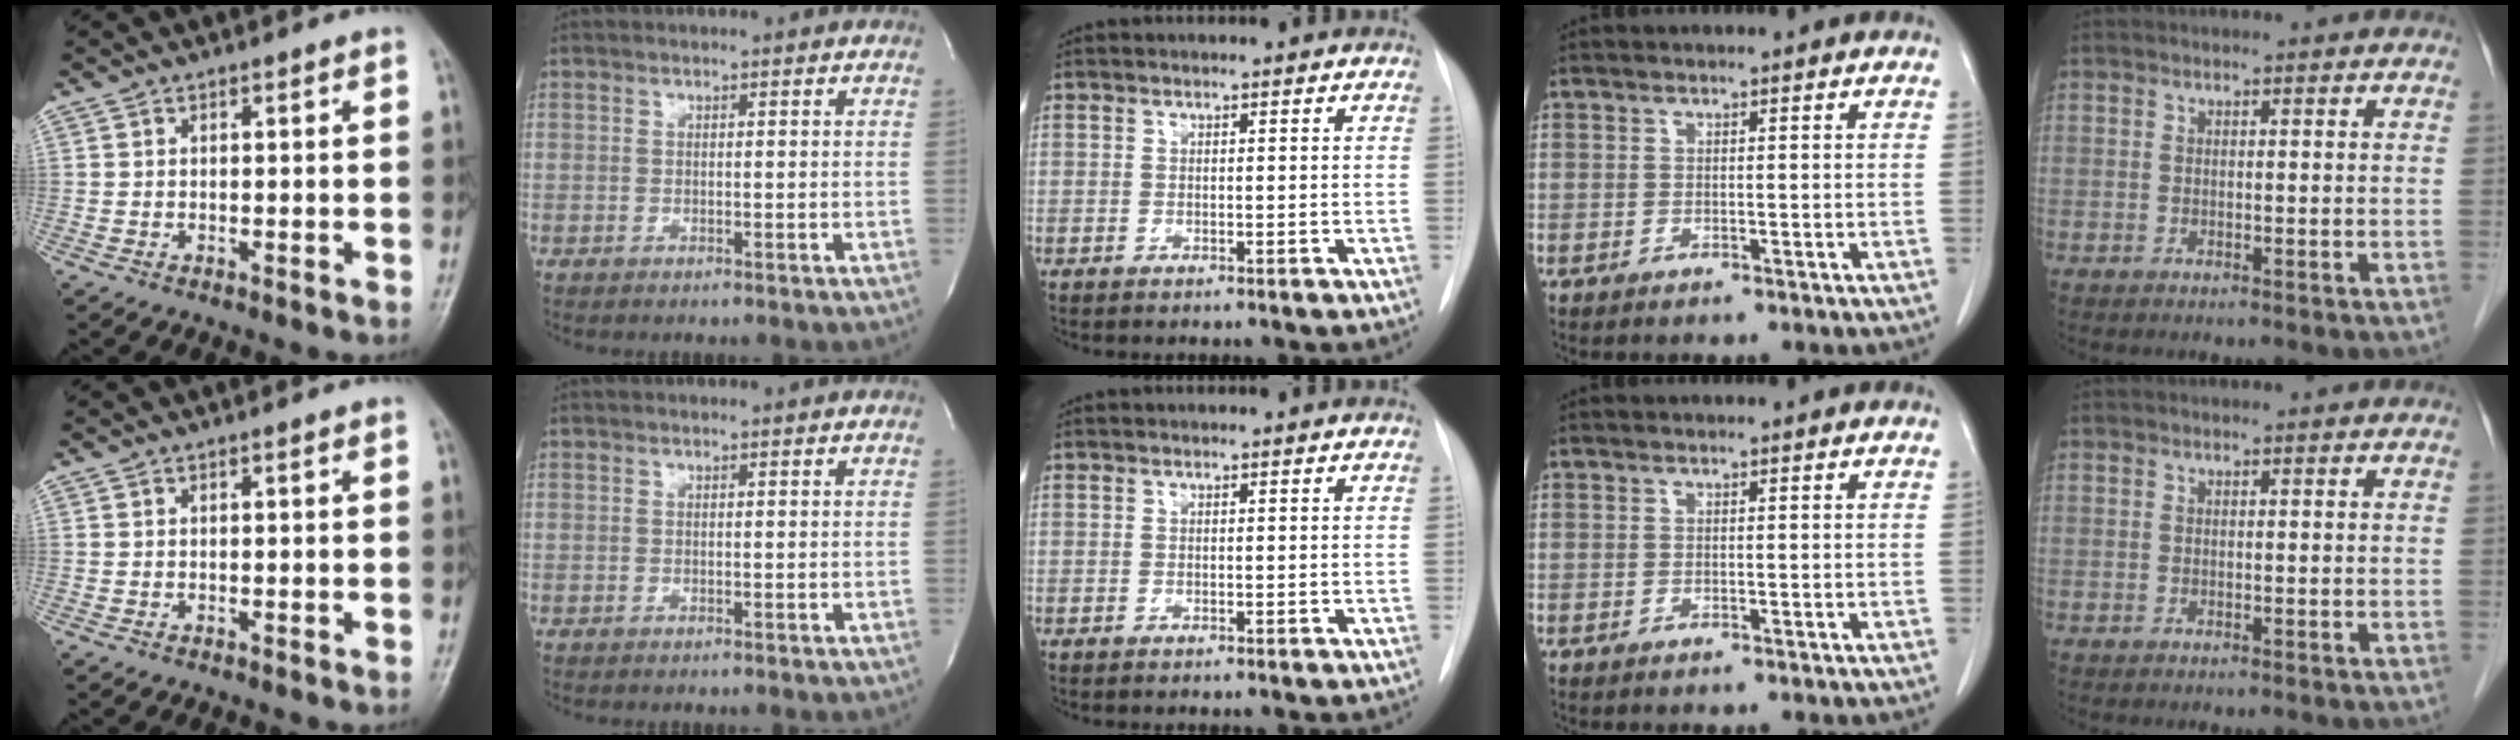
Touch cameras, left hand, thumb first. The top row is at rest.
{}